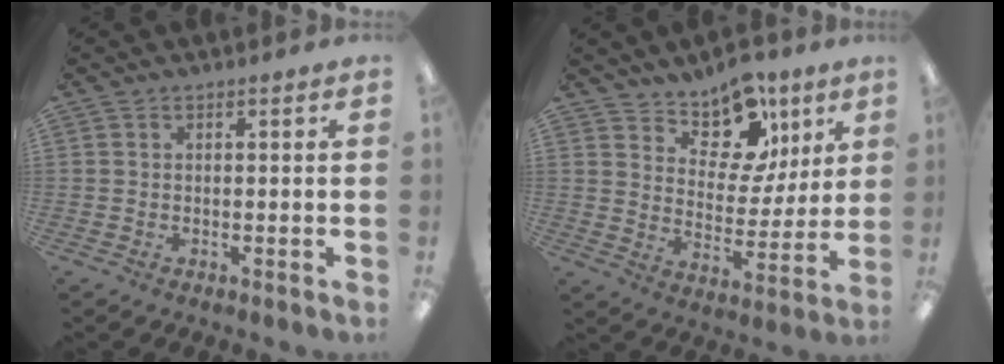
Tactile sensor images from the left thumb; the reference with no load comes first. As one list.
[{"total": 12.9, "force": [9.3, 7.4, 5.0], "torque": [-0.074, -0.065, 0.171]}]